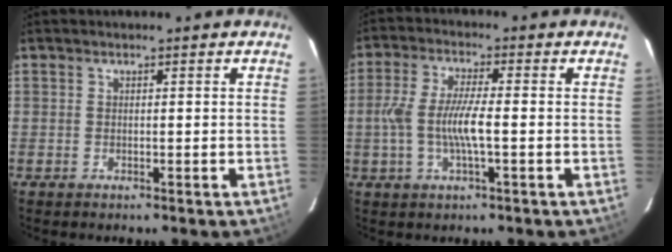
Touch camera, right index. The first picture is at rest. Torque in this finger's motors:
{"motor_torque": [0.64, -0.42, 0.54, 0.18]}